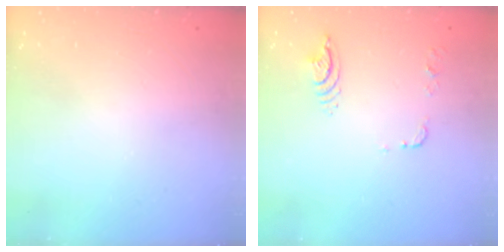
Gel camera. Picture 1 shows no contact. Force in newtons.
{"total": 8.3, "press": 8.3, "slide": 0.8}